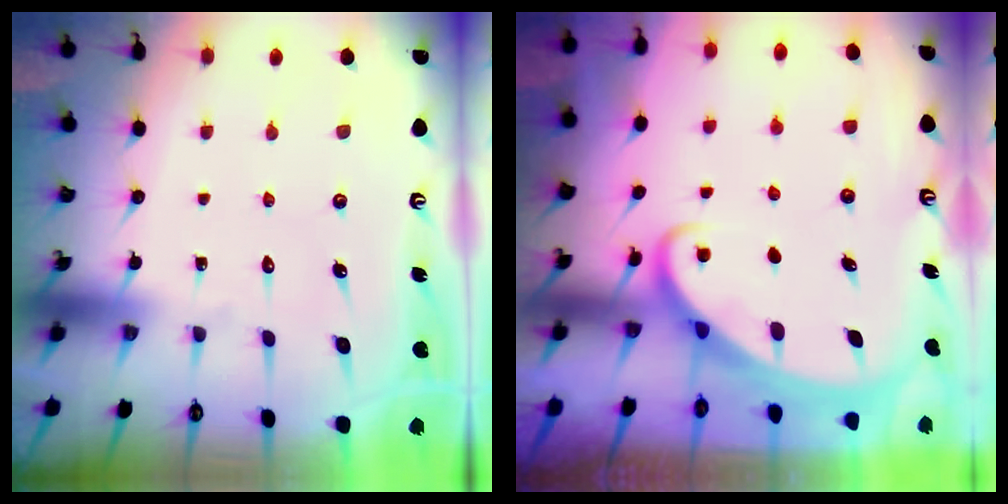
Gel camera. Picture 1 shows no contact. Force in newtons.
{"total": 2.2, "press": 2.2, "slide": 0.4}